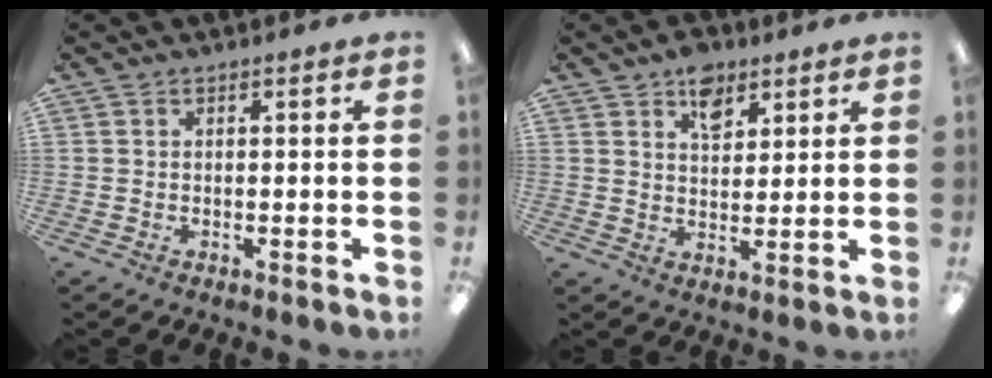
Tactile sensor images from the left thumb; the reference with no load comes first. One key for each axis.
{"total": 6.9, "fx": 4.4, "fy": 4.2, "fz": 3.2, "tx": -0.035, "ty": -0.018, "tz": 0.077}